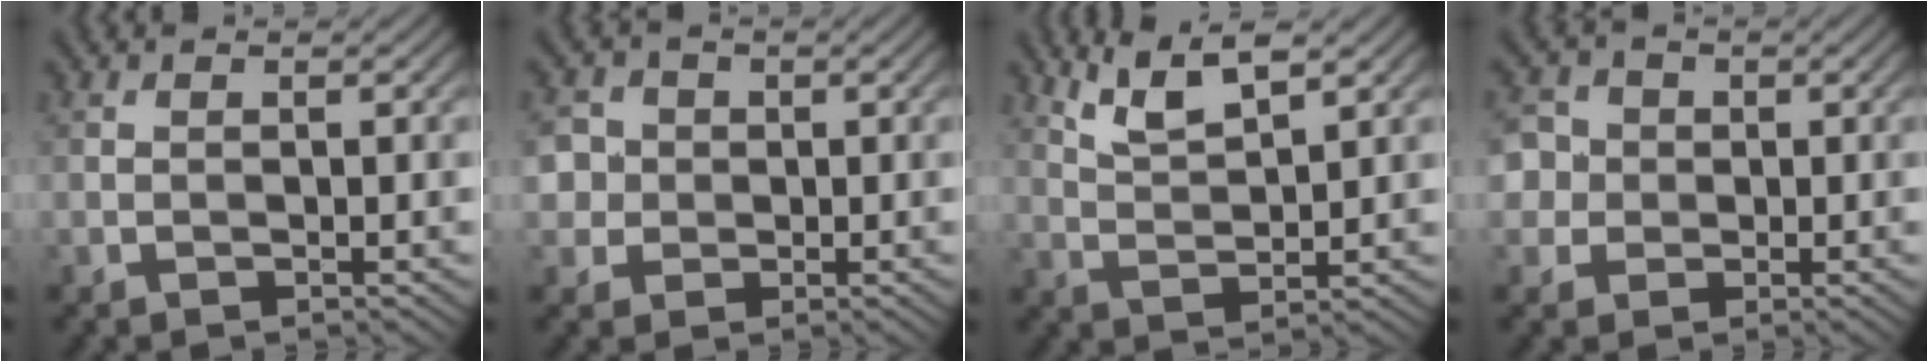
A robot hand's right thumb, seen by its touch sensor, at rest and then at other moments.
{"total": 4.2, "force": [0.5, 4.1, 1.1], "torque": [-0.029, 0.007, -0.001]}
{"total": 5.6, "force": [3.9, 1.2, 3.8], "torque": [-0.092, 0.004, 0.084]}
{"total": 5.0, "force": [0.5, 4.7, 1.5], "torque": [-0.037, 0.015, -0.009]}